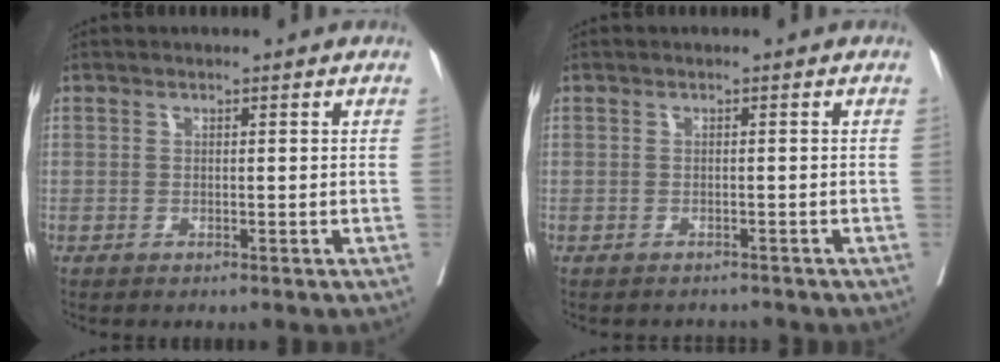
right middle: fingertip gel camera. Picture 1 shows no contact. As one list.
[{"total": 2.3, "force": [-2.2, 0.6, -0.1], "torque": [0.001, -0.003, -0.031]}]